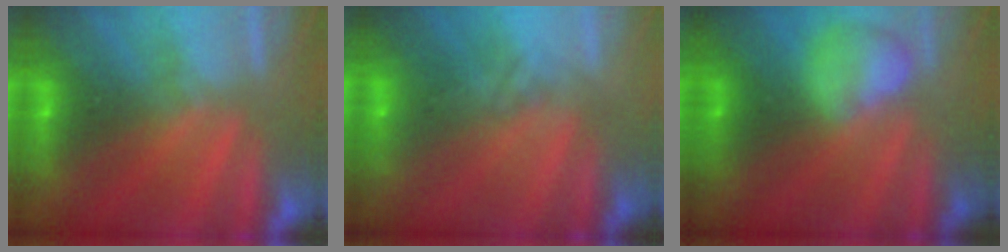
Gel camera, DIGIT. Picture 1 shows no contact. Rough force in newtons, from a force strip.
{"total": 1.7}
{"total": 2.4}